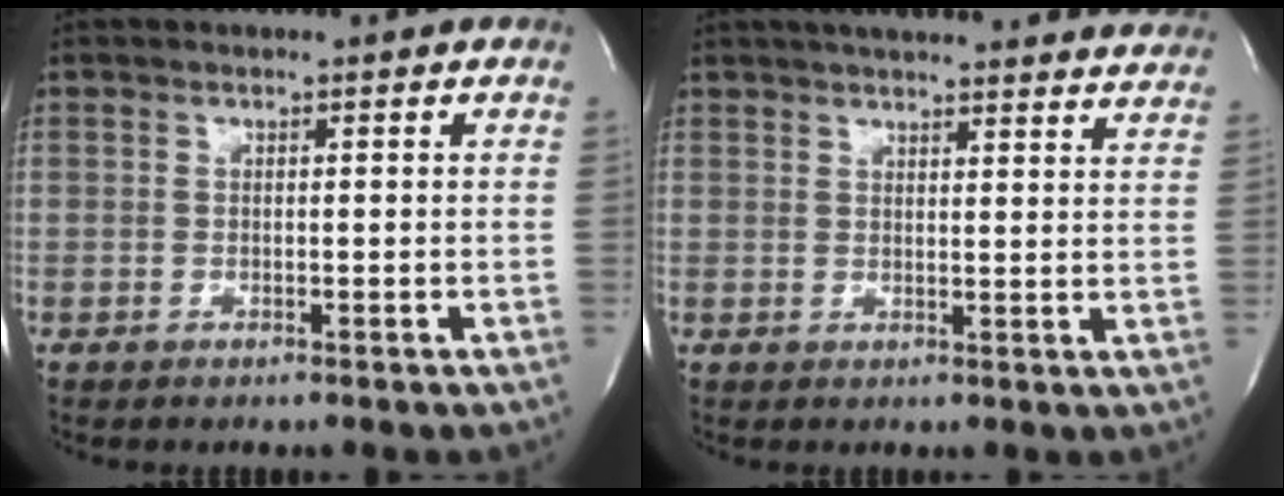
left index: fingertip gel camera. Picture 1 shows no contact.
{"total": 22.4, "force": [20.4, 3.2, 8.6], "torque": [-0.126, -0.003, 0.244]}